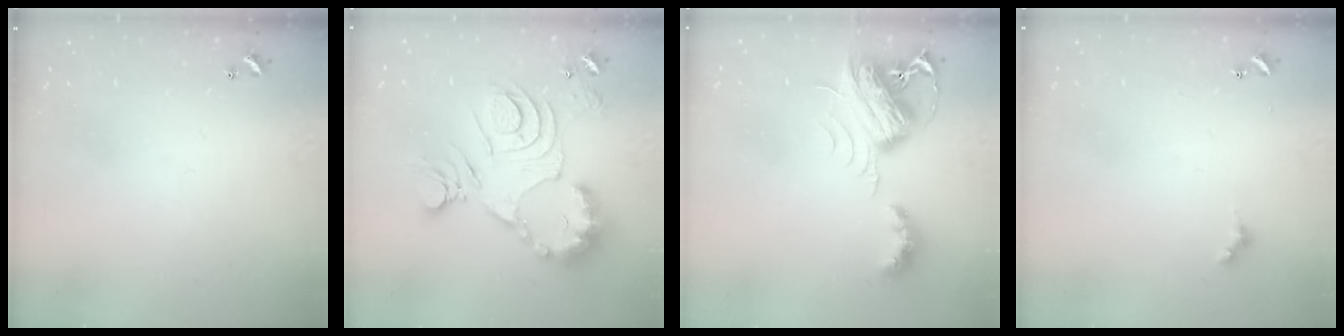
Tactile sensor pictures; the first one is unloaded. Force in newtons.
{"total": 17.7, "press": 17.6, "slide": 1.4}
{"total": 8.7, "press": 8.7, "slide": 0.5}
{"total": 2.6, "press": 2.6, "slide": 0.5}